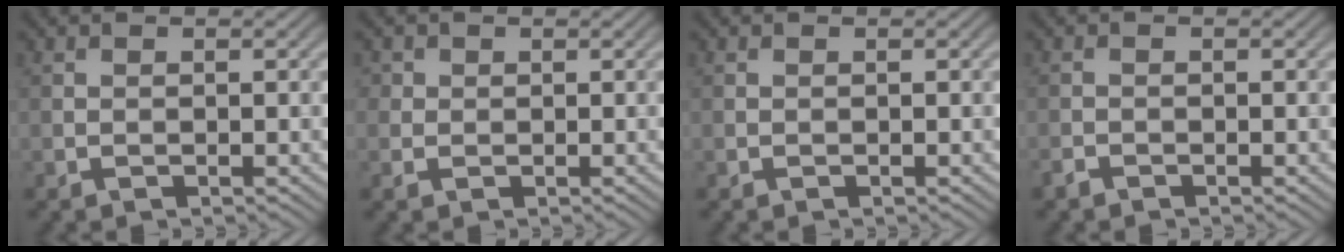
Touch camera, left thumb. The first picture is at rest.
{"total": 2.0, "force": [0.6, 1.9, 0.3], "torque": [-0.012, 0.002, 0.007]}
{"total": 0.0}
{"total": 1.0, "force": [-0.9, 0.4, 0.3], "torque": [-0.007, -0.002, -0.020]}